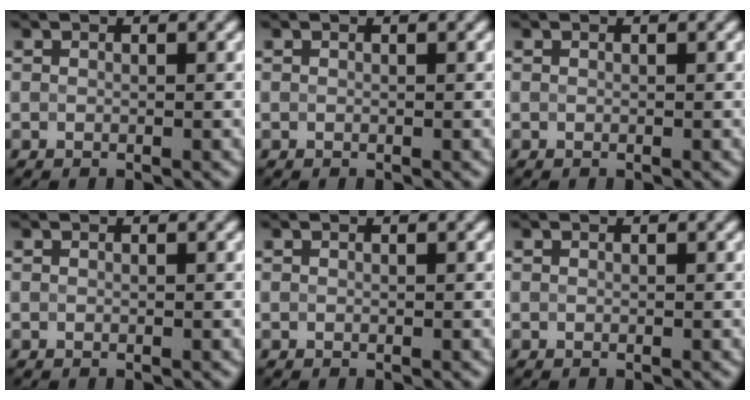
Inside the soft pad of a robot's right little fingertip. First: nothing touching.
{"total": 0.0}
{"total": 0.0}
{"total": 0.0}
{"total": 0.0}
{"total": 0.0}